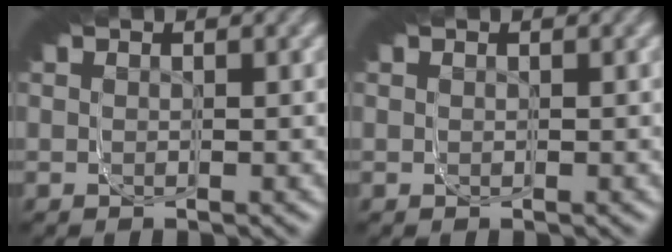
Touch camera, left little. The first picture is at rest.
{"total": 0.0}